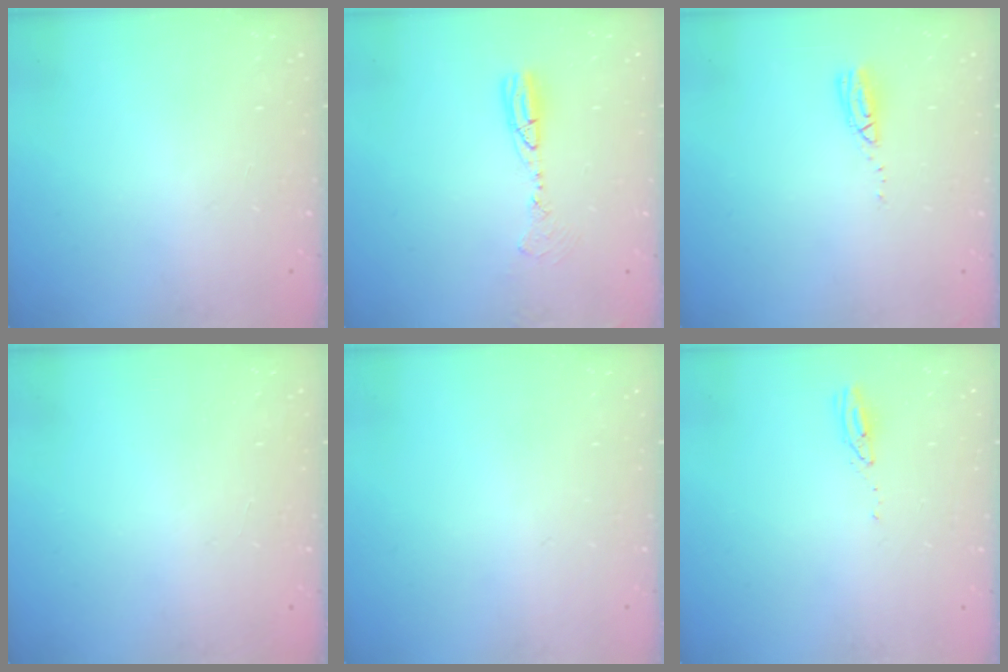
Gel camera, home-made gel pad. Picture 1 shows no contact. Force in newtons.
{"total": 7.8, "press": 7.5, "slide": 2.2}
{"total": 6.8, "press": 6.8, "slide": 0.4}
{"total": 1.0, "press": 0.1, "slide": 1.0}
{"total": 0.0}
{"total": 2.9, "press": 2.9, "slide": 0.2}